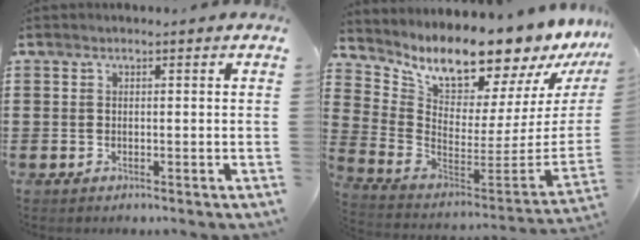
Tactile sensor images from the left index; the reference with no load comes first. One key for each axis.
{"total": 11.7, "fx": 10.7, "fy": 2.2, "fz": 4.3, "tx": -0.106, "ty": -0.101, "tz": 0.177}